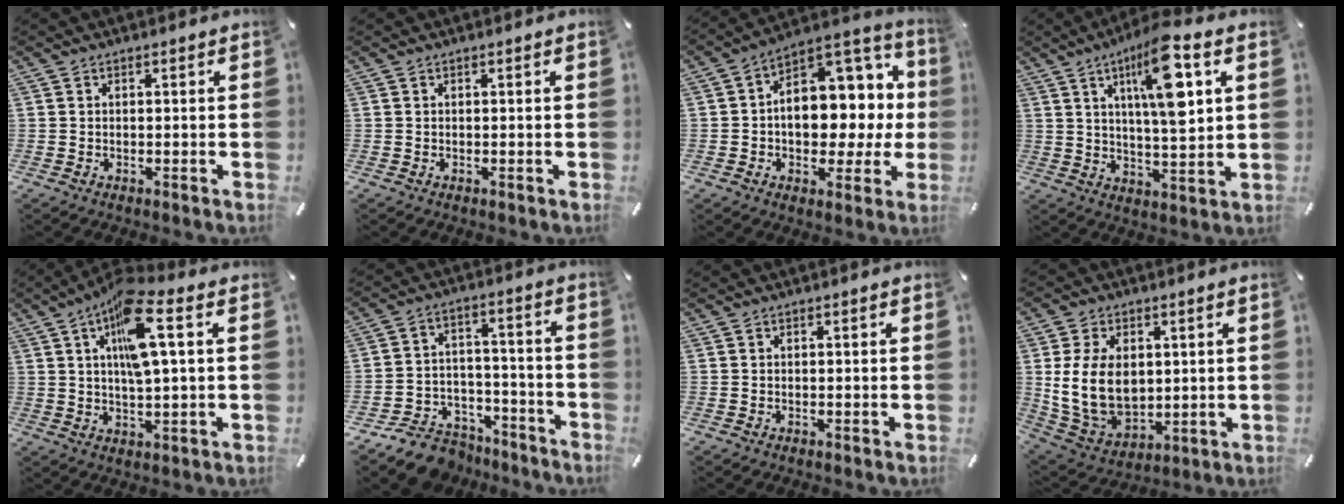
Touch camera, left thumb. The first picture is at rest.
{"total": 0.0}
{"total": 13.7, "force": [0.6, 10.2, 9.0], "torque": [-0.103, -0.022, 0.018]}
{"total": 15.1, "force": [6.0, 4.1, 13.2], "torque": [-0.221, -0.016, 0.091]}
{"total": 12.9, "force": [4.2, 3.3, 11.8], "torque": [-0.223, -0.005, 0.066]}
{"total": 10.6, "force": [-8.4, 6.0, 2.1], "torque": [-0.019, 0.063, -0.149]}
{"total": 0.0}
{"total": 13.8, "force": [2.0, 10.1, 9.1], "torque": [-0.195, -0.001, 0.036]}